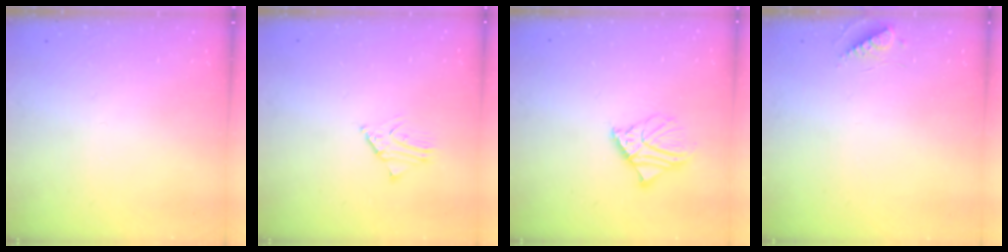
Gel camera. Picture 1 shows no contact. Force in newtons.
{"total": 3.0, "press": 3.0, "slide": 0.3}
{"total": 7.0, "press": 6.9, "slide": 1.0}
{"total": 5.2, "press": 5.2, "slide": 0.5}